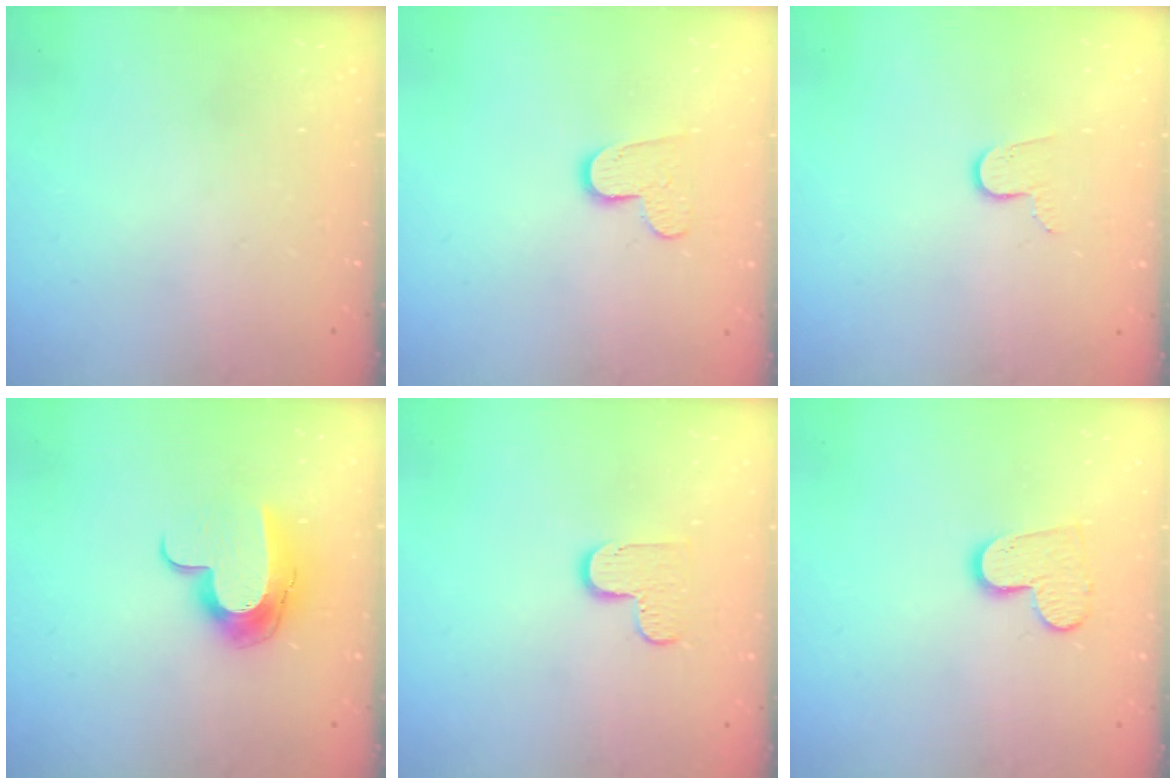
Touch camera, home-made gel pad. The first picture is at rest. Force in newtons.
{"total": 8.0, "press": 8.0, "slide": 0.6}
{"total": 6.0, "press": 6.0, "slide": 0.5}
{"total": 11.3, "press": 11.3, "slide": 0.2}
{"total": 6.3, "press": 6.3, "slide": 0.4}
{"total": 9.9, "press": 9.8, "slide": 0.7}